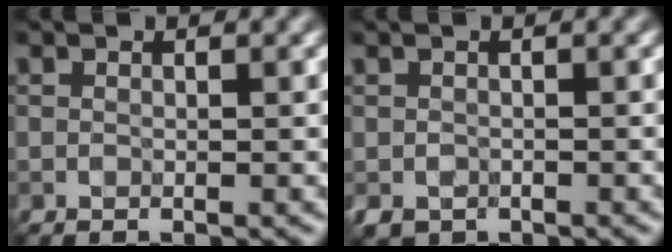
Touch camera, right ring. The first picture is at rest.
{"total": 1.5, "force": [-0.7, 1.2, 0.6], "torque": [-0.012, -0.007, -0.015]}